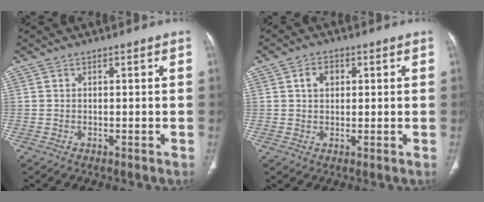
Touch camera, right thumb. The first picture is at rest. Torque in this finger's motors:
{"motor_torque": [0.01, 0.16, 0.21, -0.07, -0.01]}